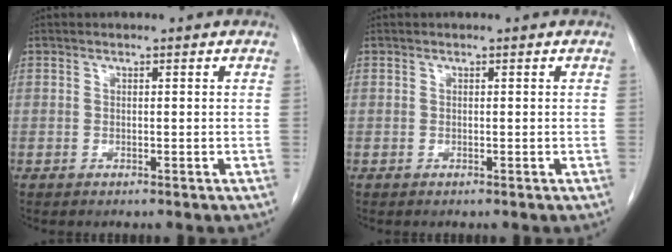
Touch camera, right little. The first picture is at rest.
{"total": 0.0}